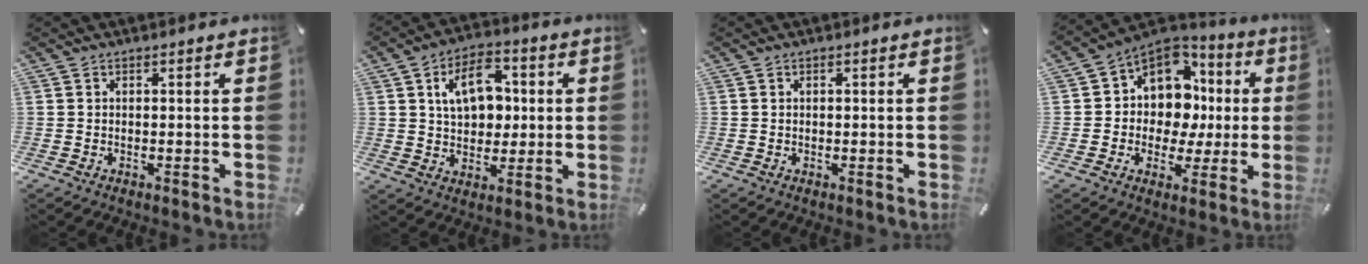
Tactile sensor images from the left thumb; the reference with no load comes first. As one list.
[{"total": 11.6, "force": [2.6, 8.3, 7.8], "torque": [-0.120, 0.011, 0.047]}, {"total": 0.0}, {"total": 11.8, "force": [2.0, 10.5, 5.0], "torque": [-0.078, -0.022, 0.047]}]